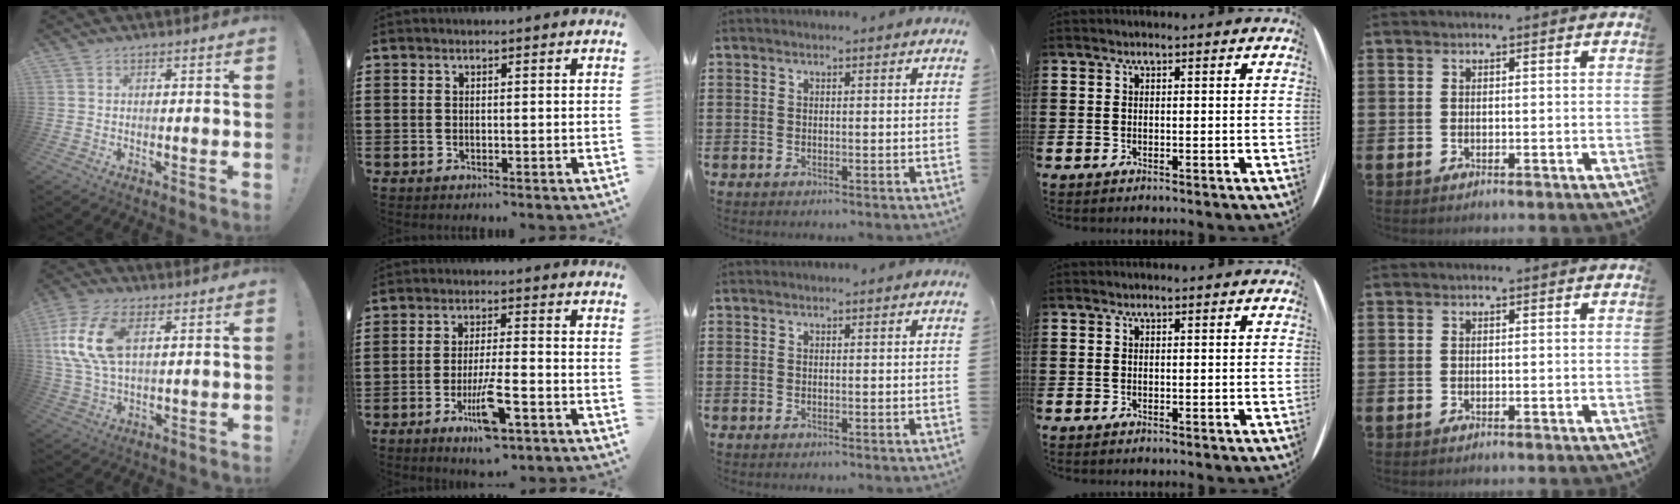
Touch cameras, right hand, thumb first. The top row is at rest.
{"thumb": {"total": 14.4, "force": [4.1, 8.1, 11.2], "torque": [-0.238, -0.001, 0.079]}, "index": {"total": 7.8, "force": [-4.0, 1.5, 6.6], "torque": [-0.128, -0.009, -0.071]}}